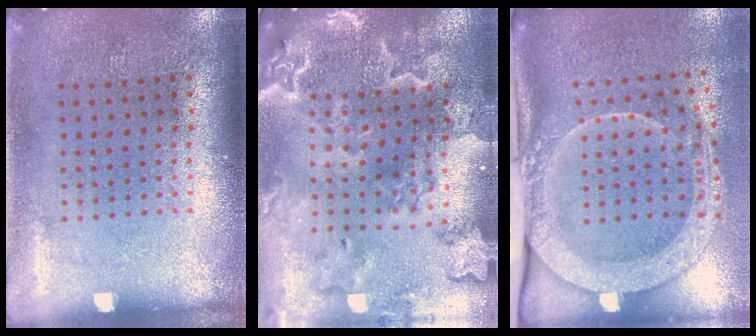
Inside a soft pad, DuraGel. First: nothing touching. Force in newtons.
{"total": 3.6, "press": 3.1, "slide": 1.9}
{"total": 2.9, "press": 2.1, "slide": 2.0}